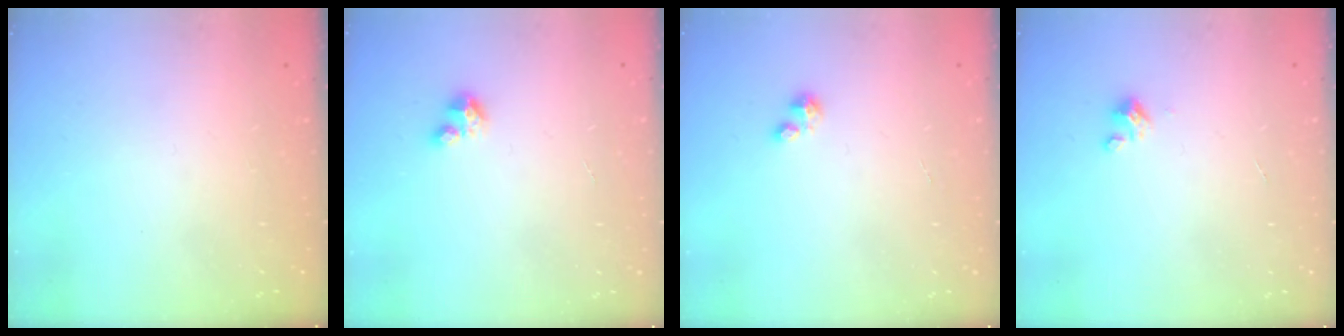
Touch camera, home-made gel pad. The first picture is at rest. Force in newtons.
{"total": 2.8, "press": 2.8, "slide": 0.2}
{"total": 0.9, "press": 0.9, "slide": 0.3}
{"total": 2.0, "press": 2.0, "slide": 0.2}